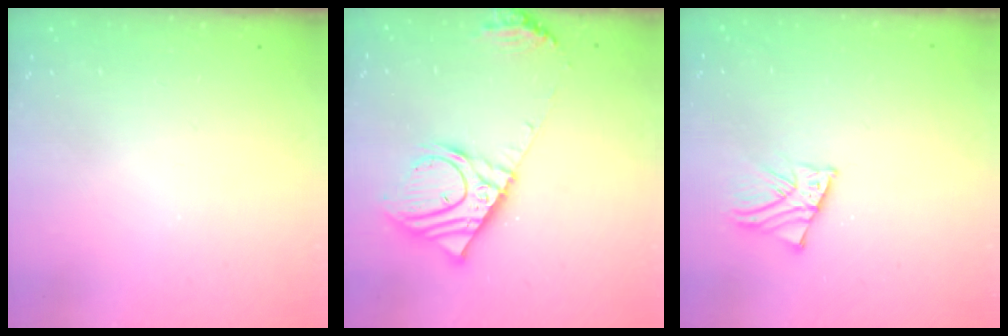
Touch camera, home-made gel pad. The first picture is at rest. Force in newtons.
{"total": 15.9, "press": 15.6, "slide": 3.1}
{"total": 2.3, "press": 2.3, "slide": 0.3}